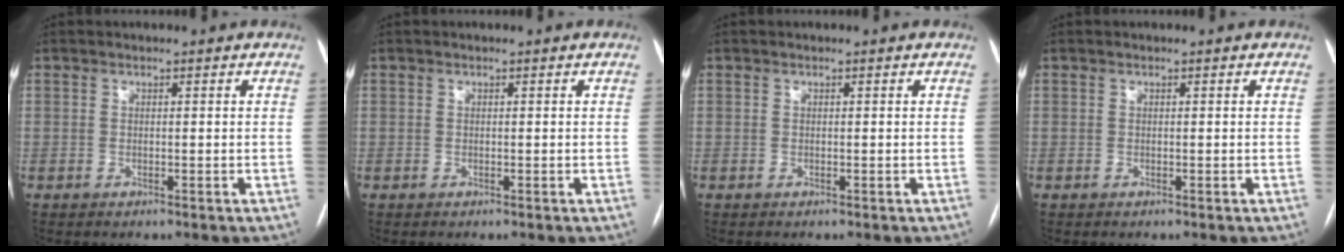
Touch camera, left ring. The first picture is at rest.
{"total": 0.0}
{"total": 0.0}
{"total": 0.0}